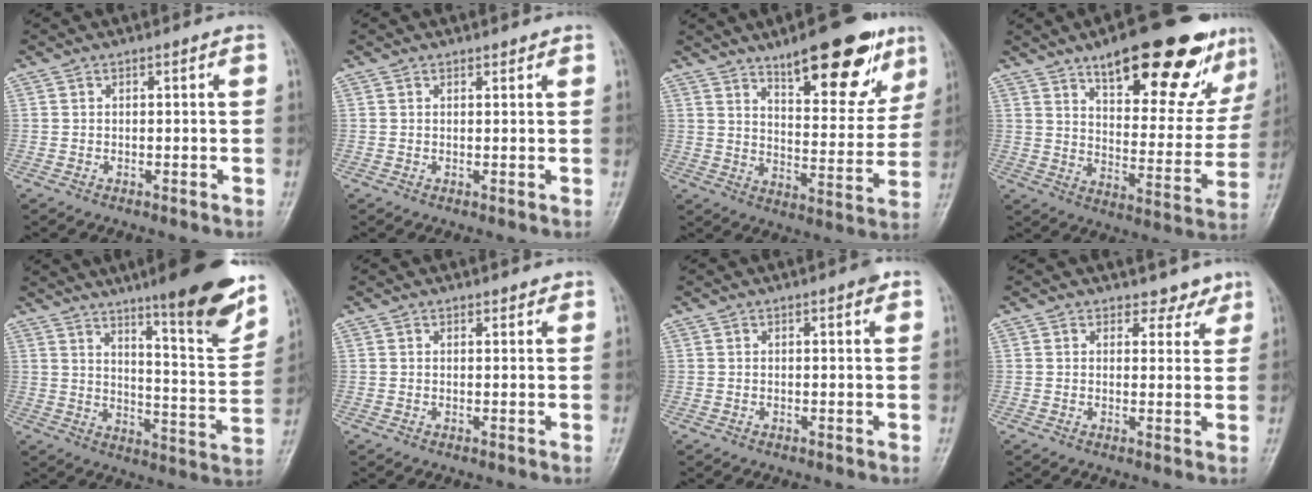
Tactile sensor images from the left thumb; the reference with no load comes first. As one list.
[{"total": 0.7, "force": [0.7, 0.3, 0.1], "torque": [-0.002, -0.007, 0.009]}, {"total": 17.9, "force": [11.3, 6.2, 12.5], "torque": [-0.128, -0.060, 0.170]}, {"total": 24.7, "force": [15.5, 8.6, 17.2], "torque": [-0.187, -0.052, 0.224]}, {"total": 19.1, "force": [12.9, 3.0, 13.8], "torque": [-0.159, -0.076, 0.188]}, {"total": 1.1, "force": [1.0, 0.5, 0.2], "torque": [0.004, -0.006, 0.010]}, {"total": 1.4, "force": [0.8, 0.4, 1.1], "torque": [-0.013, -0.001, 0.007]}, {"total": 3.4, "force": [2.7, 1.9, 0.1], "torque": [0.023, -0.021, 0.027]}]